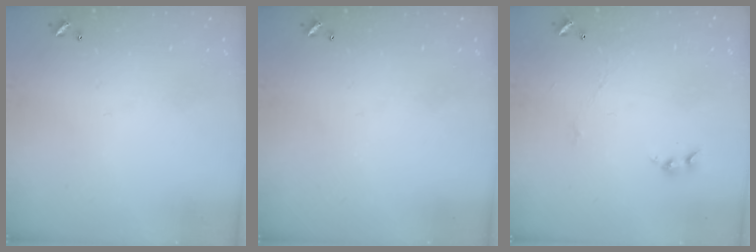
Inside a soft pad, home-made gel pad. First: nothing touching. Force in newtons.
{"total": 0.0}
{"total": 1.2, "press": 1.1, "slide": 0.4}